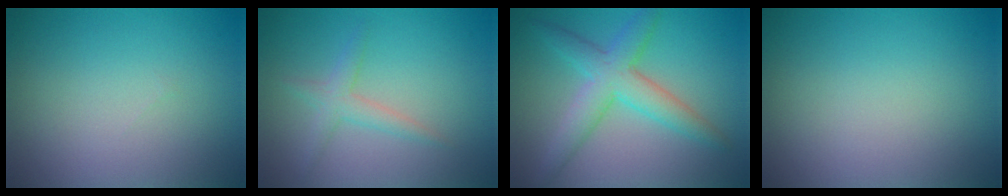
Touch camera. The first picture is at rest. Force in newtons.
{"total": 1.9, "press": 1.9, "slide": 0.0}
{"total": 4.7, "press": 4.7, "slide": 0.1}
{"total": 0.0}